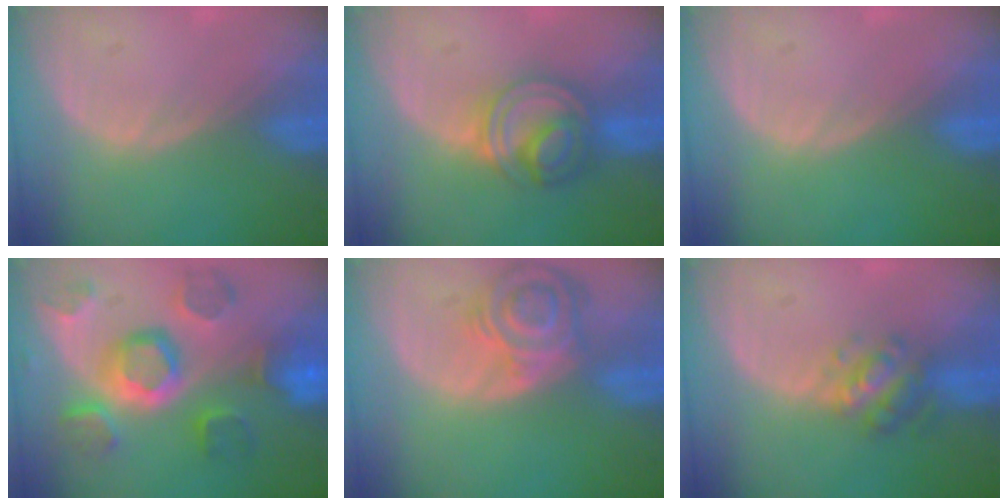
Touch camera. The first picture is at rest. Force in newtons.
{"total": 6.4, "press": 6.1, "slide": 2.0}
{"total": 0.0}
{"total": 11.6, "press": 10.1, "slide": 5.6}
{"total": 7.8, "press": 7.0, "slide": 3.6}
{"total": 4.9, "press": 4.5, "slide": 2.0}